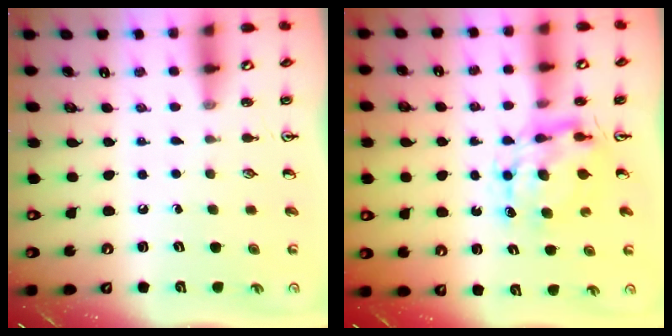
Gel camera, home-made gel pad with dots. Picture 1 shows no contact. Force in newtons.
{"total": 7.7, "press": 7.7, "slide": 0.7}